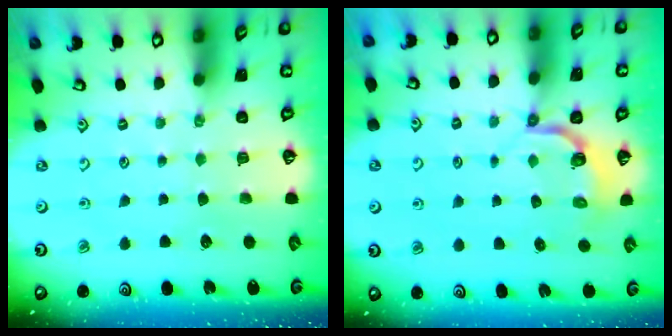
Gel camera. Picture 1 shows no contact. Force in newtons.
{"total": 3.9, "press": 2.5, "slide": 3.0}